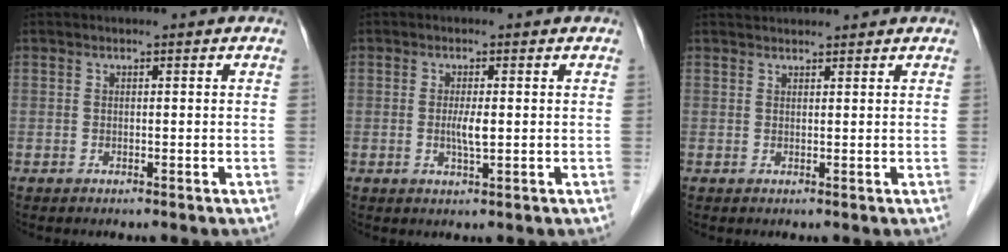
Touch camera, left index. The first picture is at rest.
{"total": 2.5, "force": [0.0, 0.3, 2.5], "torque": [-0.052, -0.003, 0.000]}
{"total": 3.1, "force": [3.1, 0.5, 0.4], "torque": [-0.010, 0.032, 0.047]}